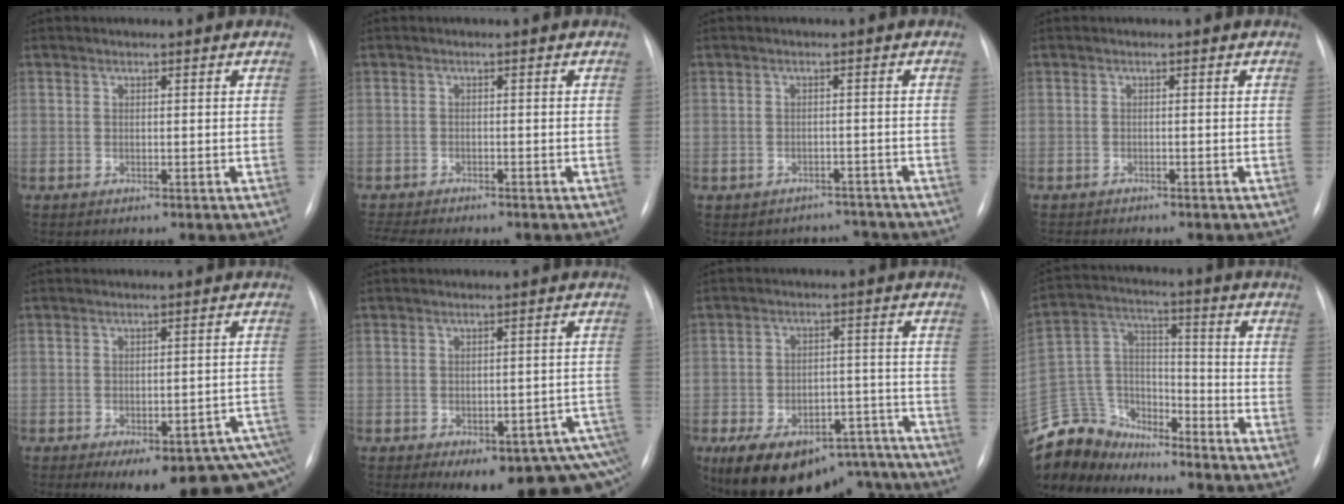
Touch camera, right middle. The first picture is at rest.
{"total": 5.3, "force": [-4.8, 0.4, 2.0], "torque": [-0.030, -0.007, -0.074]}
{"total": 4.4, "force": [-3.9, 1.9, -0.8], "torque": [0.012, 0.026, -0.049]}
{"total": 3.4, "force": [-3.1, 0.4, 1.3], "torque": [-0.014, -0.005, -0.040]}
{"total": 16.7, "force": [-11.4, 6.1, 10.6], "torque": [-0.065, 0.029, -0.130]}
{"total": 15.5, "force": [-10.0, 6.3, 10.0], "torque": [-0.065, 0.025, -0.114]}
{"total": 19.8, "force": [-15.5, 9.3, 8.1], "torque": [-0.114, 0.031, -0.203]}
{"total": 13.5, "force": [-12.5, 5.0, 1.1], "torque": [-0.027, 0.048, -0.237]}